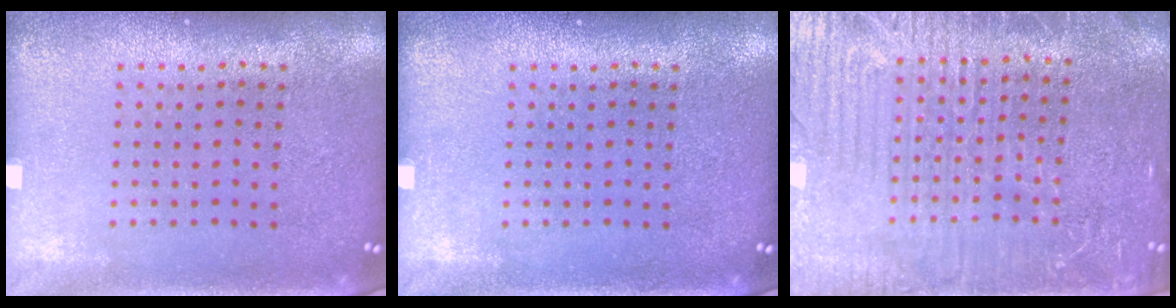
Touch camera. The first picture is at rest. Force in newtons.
{"total": 0.0}
{"total": 4.2, "press": 4.0, "slide": 1.4}